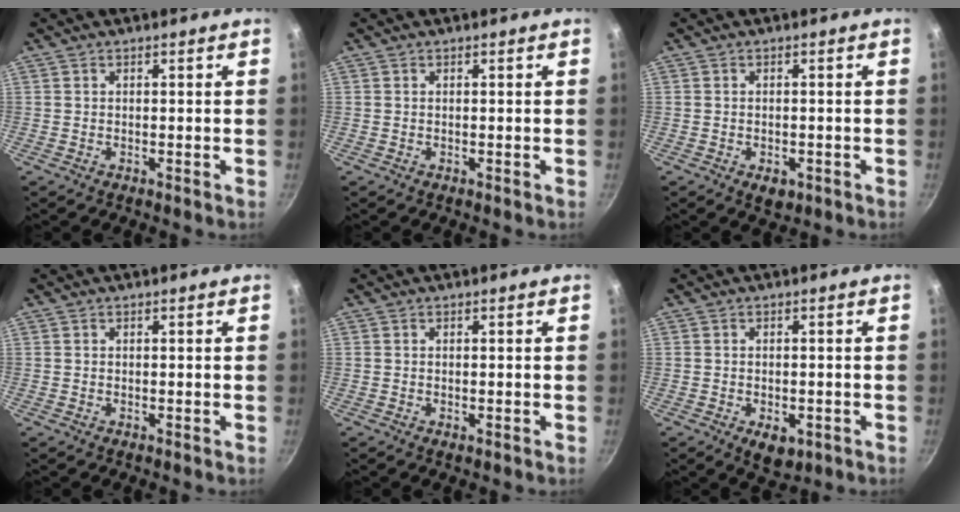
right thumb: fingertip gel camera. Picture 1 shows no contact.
{"total": 0.0}
{"total": 3.1, "force": [-1.3, 1.9, 2.0], "torque": [-0.026, 0.002, -0.011]}
{"total": 0.0}
{"total": 0.5, "force": [-0.1, 0.2, 0.4], "torque": [-0.007, 0.000, -0.002]}
{"total": 5.0, "force": [-1.8, 3.0, 3.6], "torque": [-0.040, 0.003, -0.017]}